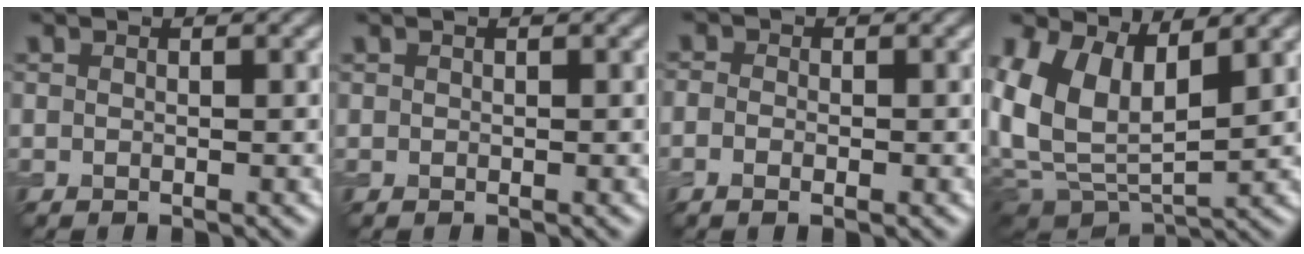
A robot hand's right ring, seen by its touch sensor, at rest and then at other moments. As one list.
[{"total": 0.0}, {"total": 2.1, "force": [-0.5, 1.3, 1.7], "torque": [-0.015, 0.001, -0.014]}, {"total": 9.6, "force": [3.3, 5.7, 7.0], "torque": [-0.149, -0.009, 0.064]}]